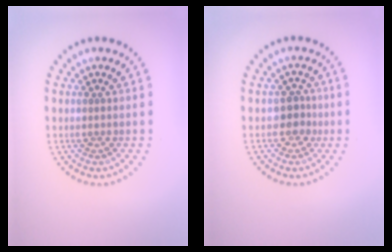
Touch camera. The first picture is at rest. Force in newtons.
{"total": 1.9, "press": 1.6, "slide": 1.1}